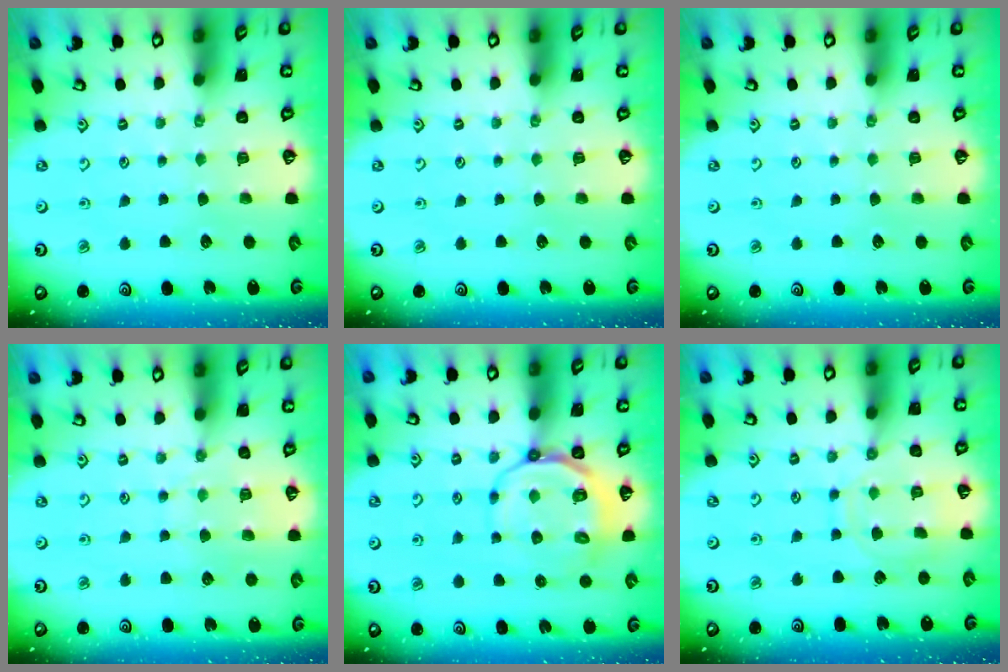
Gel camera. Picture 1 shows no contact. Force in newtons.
{"total": 0.0}
{"total": 0.0}
{"total": 7.6, "press": 7.6, "slide": 0.9}
{"total": 9.8, "press": 9.5, "slide": 2.4}
{"total": 11.0, "press": 11.0, "slide": 0.8}